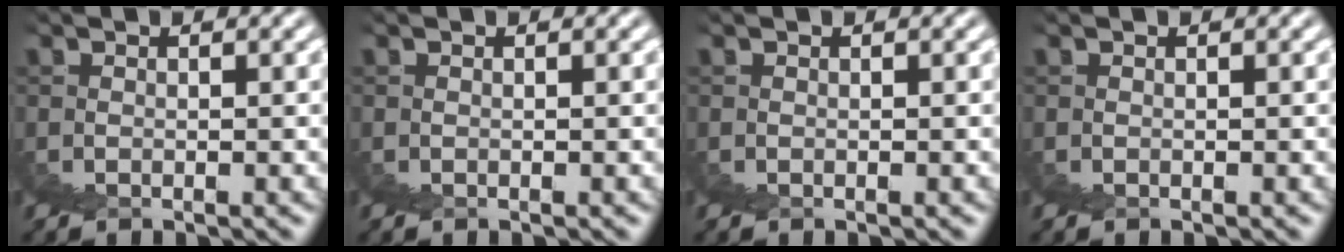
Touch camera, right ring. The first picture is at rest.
{"total": 0.0}
{"total": 0.0}
{"total": 0.0}